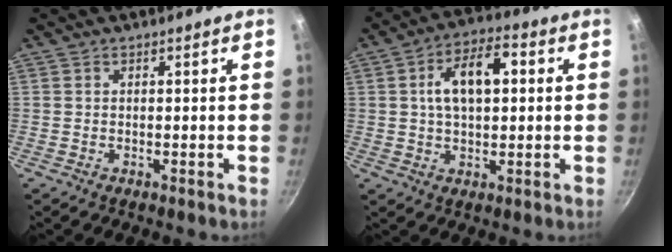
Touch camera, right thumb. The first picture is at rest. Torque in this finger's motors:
{"motor_torque": [1.44, 1.61, 0.79, -0.25, 0.10]}